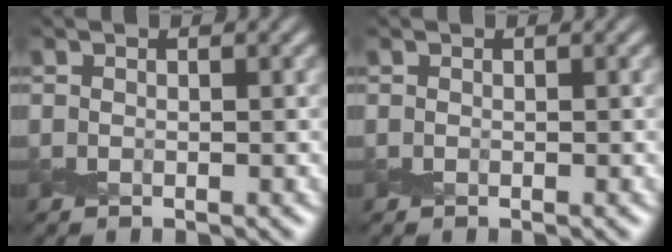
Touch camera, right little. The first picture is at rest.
{"total": 0.0}